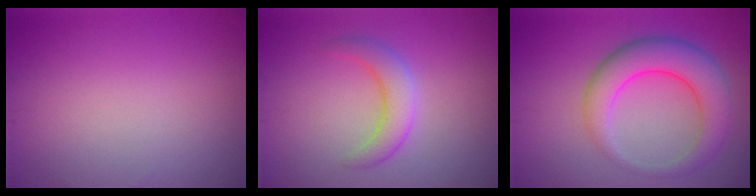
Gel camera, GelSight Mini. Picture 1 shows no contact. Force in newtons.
{"total": 3.0, "press": 3.0, "slide": 0.2}
{"total": 6.3, "press": 6.3, "slide": 0.1}